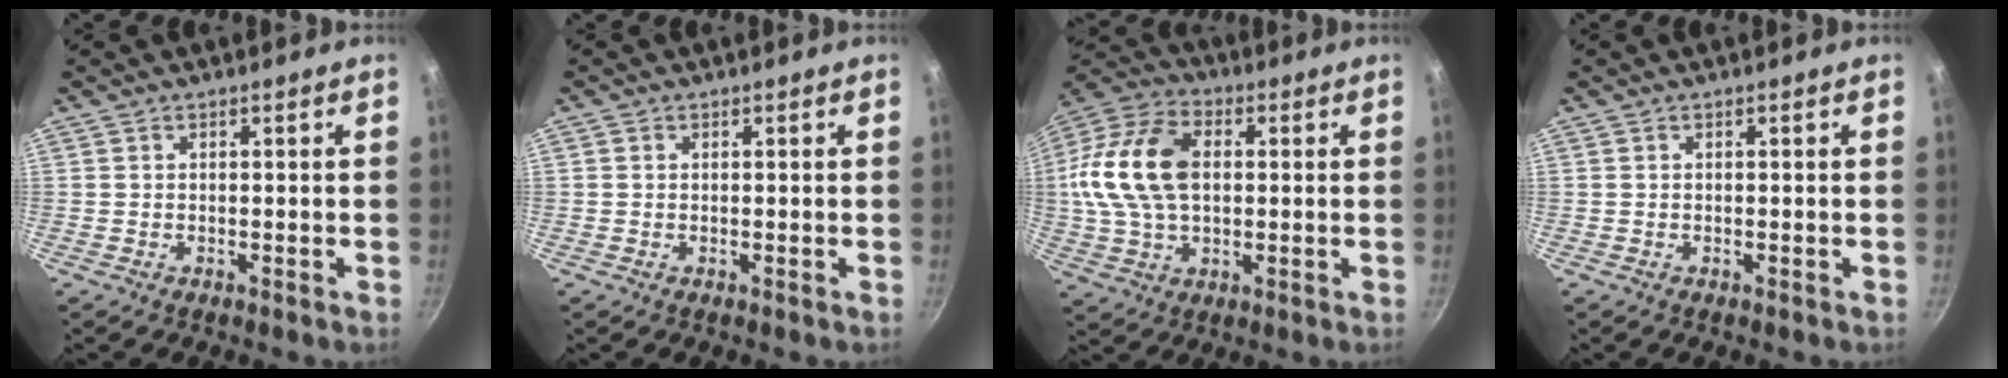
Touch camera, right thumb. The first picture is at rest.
{"total": 0.5, "force": [0.1, 0.5, 0.1], "torque": [0.000, 0.003, 0.000]}
{"total": 18.0, "force": [1.8, 11.8, 13.5], "torque": [-0.253, 0.025, 0.021]}
{"total": 0.0}